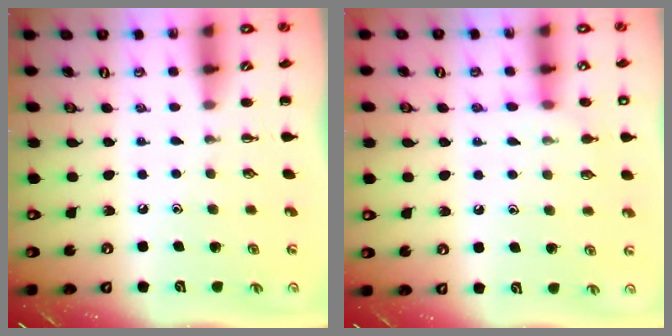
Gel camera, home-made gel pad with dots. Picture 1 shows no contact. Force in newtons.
{"total": 8.0, "press": 7.8, "slide": 1.6}